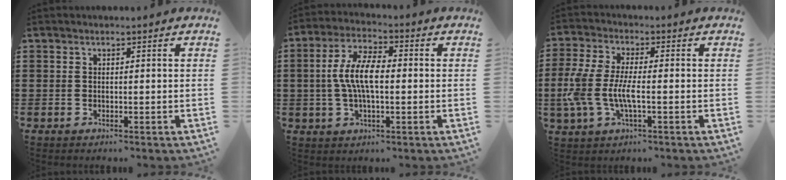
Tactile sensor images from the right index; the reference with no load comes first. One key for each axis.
{"total": 7.9, "fx": -0.2, "fy": 3.1, "fz": 7.3, "tx": -0.157, "ty": 0.001, "tz": -0.010}
{"total": 6.9, "fx": -1.7, "fy": 2.7, "fz": 6.0, "tx": -0.155, "ty": -0.010, "tz": -0.043}